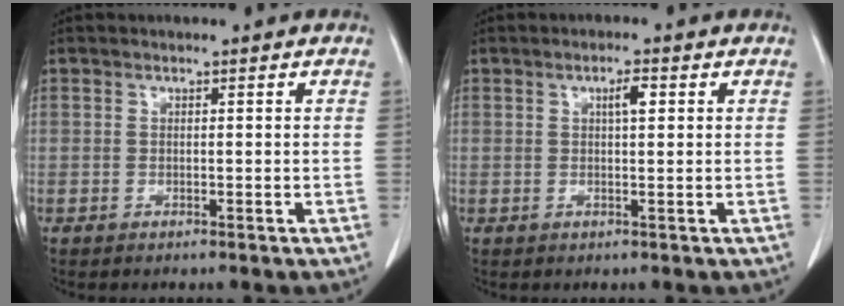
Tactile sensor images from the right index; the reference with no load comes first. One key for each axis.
{"total": 2.3, "fx": 0.8, "fy": 0.2, "fz": 2.2, "tx": -0.036, "ty": 0.002, "tz": 0.011}